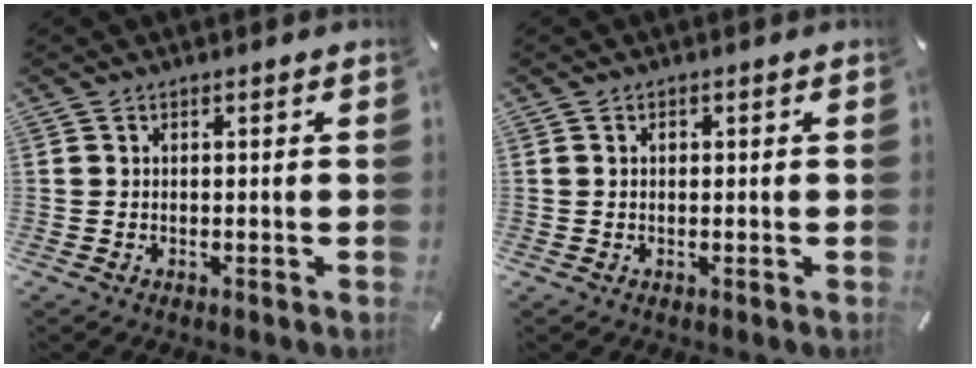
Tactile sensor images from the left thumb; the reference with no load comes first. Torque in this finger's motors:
{"motor_torque": [0.13, 0.07, 0.00, -0.12, 0.06]}